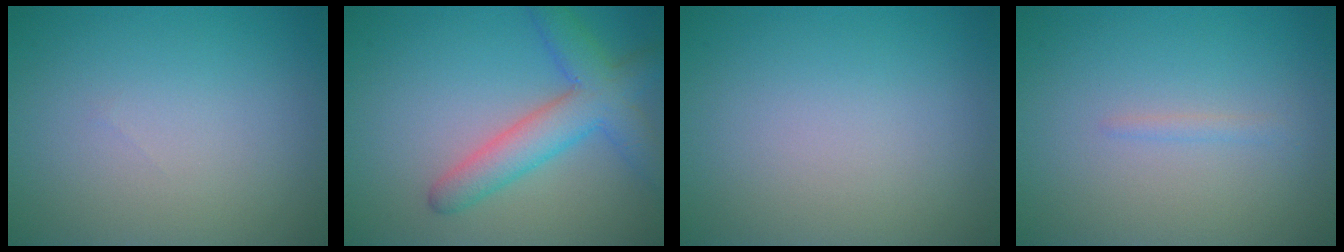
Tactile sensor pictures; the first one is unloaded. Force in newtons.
{"total": 5.5, "press": 5.5, "slide": 0.2}
{"total": 0.0}
{"total": 0.8, "press": 0.7, "slide": 0.1}